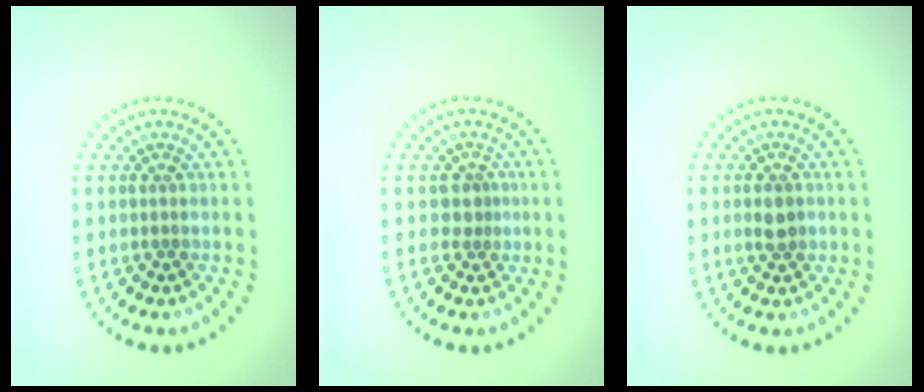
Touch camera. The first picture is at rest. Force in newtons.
{"total": 1.1, "press": 0.7, "slide": 0.9}
{"total": 1.7, "press": 1.7, "slide": 0.1}